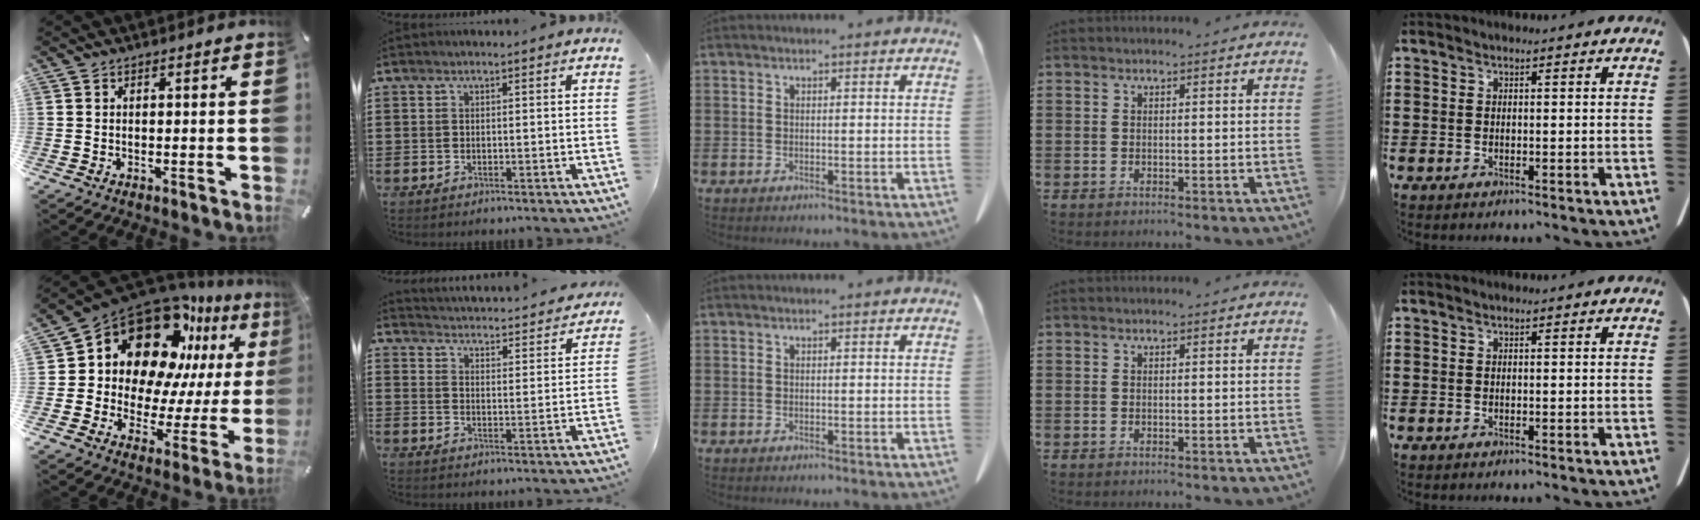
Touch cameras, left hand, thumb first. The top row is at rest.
{"thumb": {"total": 18.0, "force": [11.5, 11.4, 8.0], "torque": [-0.135, -0.115, 0.199]}, "index": {"total": 3.1, "force": [3.1, -0.5, -0.1], "torque": [-0.021, -0.036, 0.045]}}